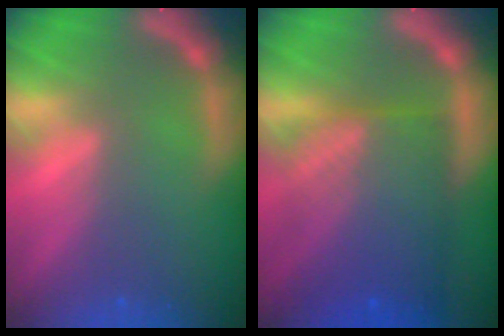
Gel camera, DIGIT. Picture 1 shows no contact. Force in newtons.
{"total": 10.1}